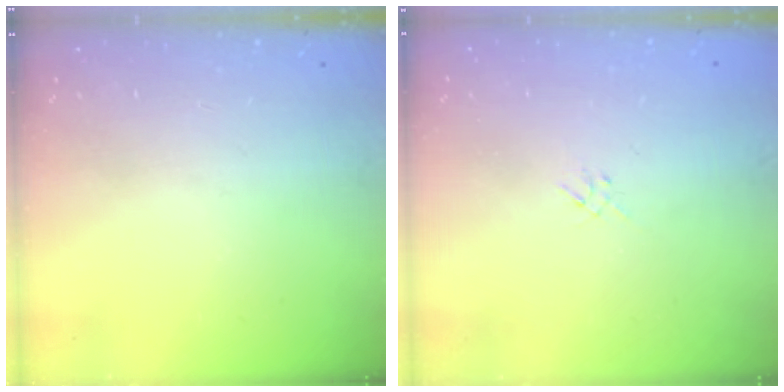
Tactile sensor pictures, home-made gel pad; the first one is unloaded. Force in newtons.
{"total": 1.3, "press": 1.2, "slide": 0.5}